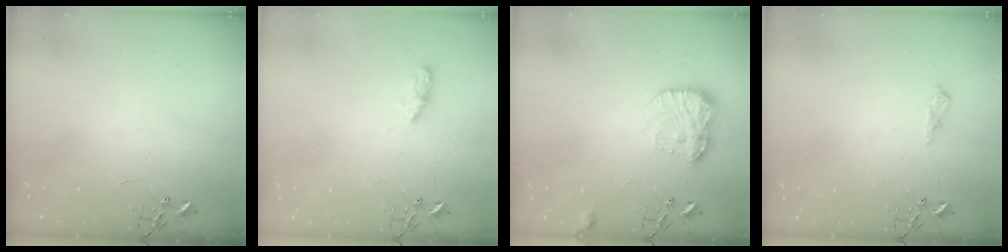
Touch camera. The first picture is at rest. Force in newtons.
{"total": 4.9, "press": 4.8, "slide": 0.6}
{"total": 14.1, "press": 14.1, "slide": 0.8}
{"total": 8.1, "press": 8.1, "slide": 1.0}